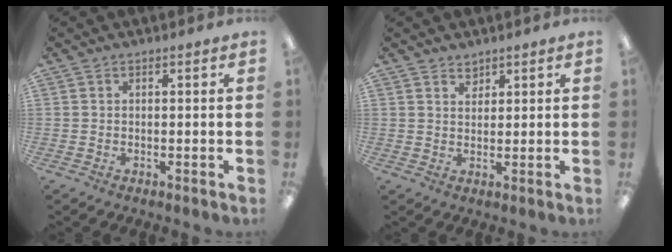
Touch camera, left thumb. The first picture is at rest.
{"total": 2.3, "force": [1.9, 1.3, 0.3], "torque": [0.009, -0.009, 0.033]}